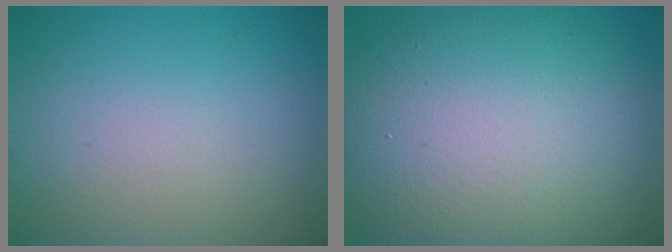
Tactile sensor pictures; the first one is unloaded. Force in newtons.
{"total": 13.9, "press": 13.9, "slide": 0.7}